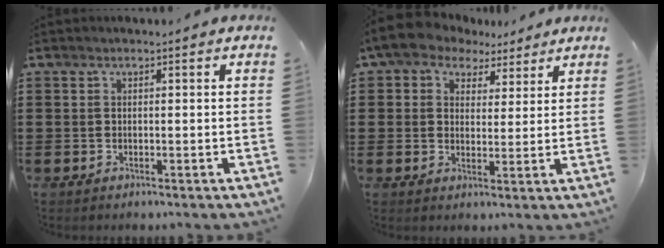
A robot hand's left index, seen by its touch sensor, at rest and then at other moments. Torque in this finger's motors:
{"motor_torque": [2.14, 0.00, 0.71, 0.14]}